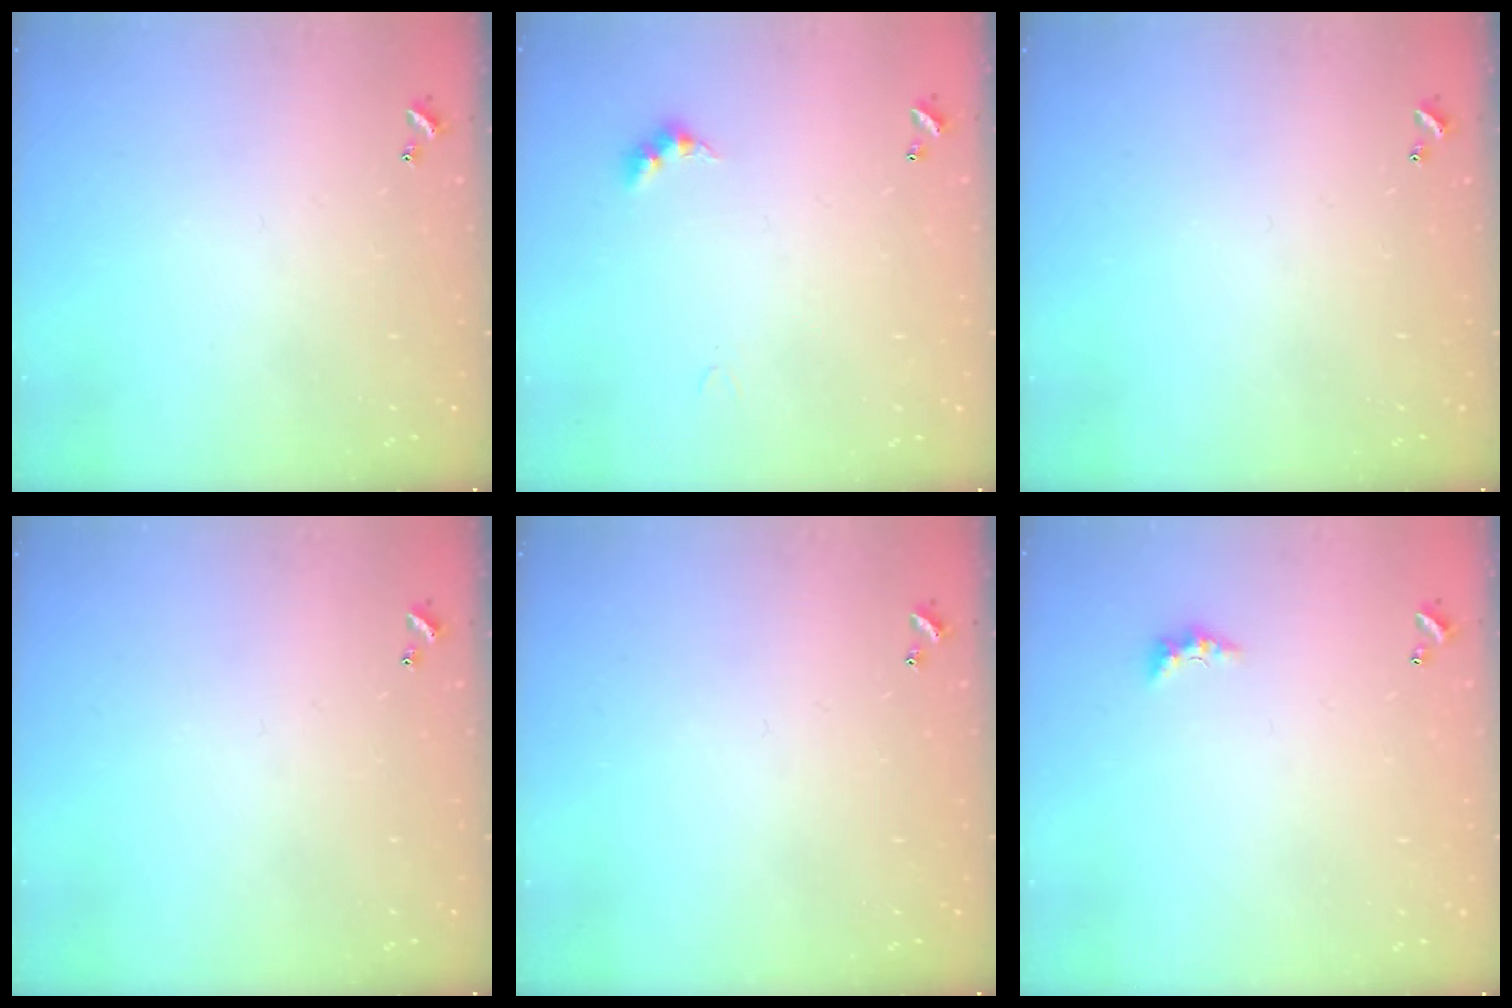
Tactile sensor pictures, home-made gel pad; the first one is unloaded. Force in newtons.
{"total": 2.8, "press": 2.8, "slide": 0.5}
{"total": 0.0}
{"total": 0.0}
{"total": 0.0}
{"total": 2.1, "press": 2.0, "slide": 0.7}